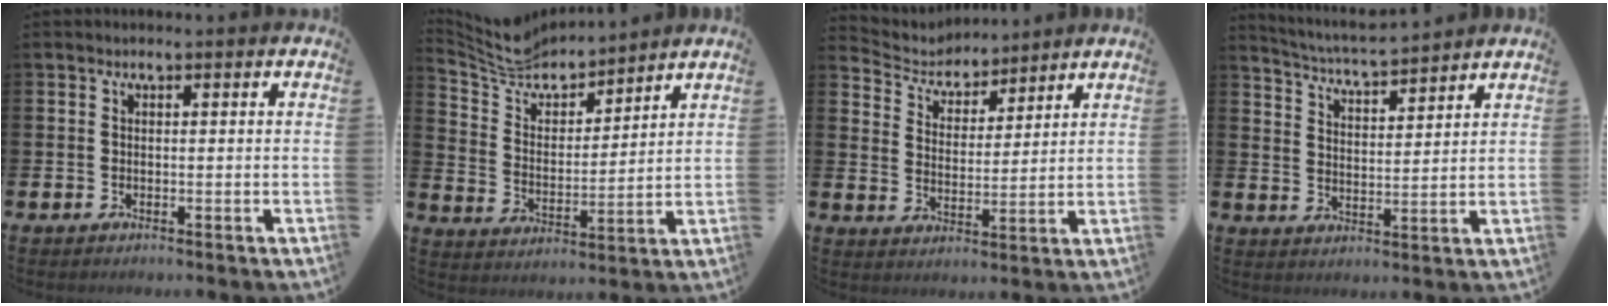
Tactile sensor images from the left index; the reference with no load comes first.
{"total": 7.2, "force": [6.8, 2.1, 0.9], "torque": [-0.061, -0.044, 0.122]}
{"total": 5.0, "force": [4.8, 1.6, 0.3], "torque": [-0.038, -0.029, 0.082]}
{"total": 5.0, "force": [5.0, 0.1, 0.6], "torque": [-0.031, -0.037, 0.086]}